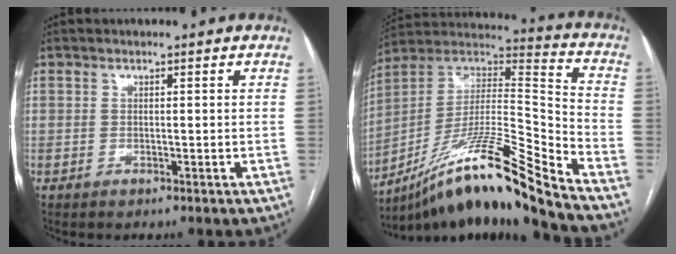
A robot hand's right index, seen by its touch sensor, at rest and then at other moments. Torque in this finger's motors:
{"motor_torque": [1.52, -0.62, 0.03, 0.01]}